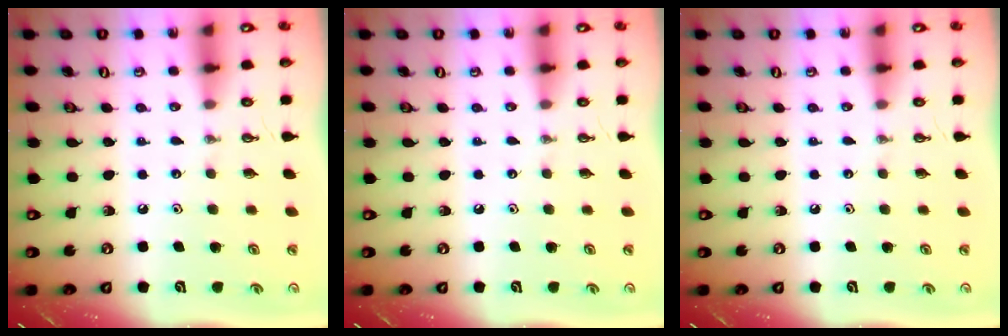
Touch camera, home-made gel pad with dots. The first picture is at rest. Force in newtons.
{"total": 0.0}
{"total": 0.0}